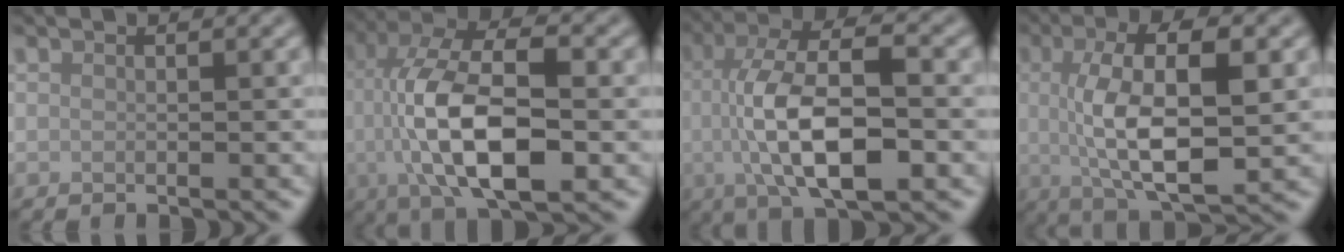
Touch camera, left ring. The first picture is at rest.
{"total": 11.5, "force": [-1.2, 4.6, 10.5], "torque": [-0.194, 0.010, -0.026]}
{"total": 10.1, "force": [-1.1, 3.7, 9.3], "torque": [-0.166, 0.007, -0.022]}
{"total": 9.3, "force": [0.4, 3.2, 8.7], "torque": [-0.150, 0.001, 0.006]}